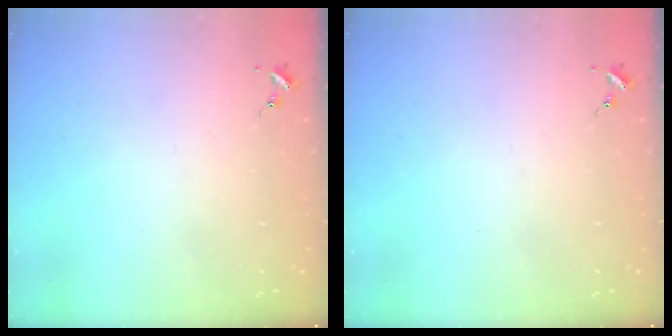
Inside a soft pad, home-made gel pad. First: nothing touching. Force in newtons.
{"total": 0.0}